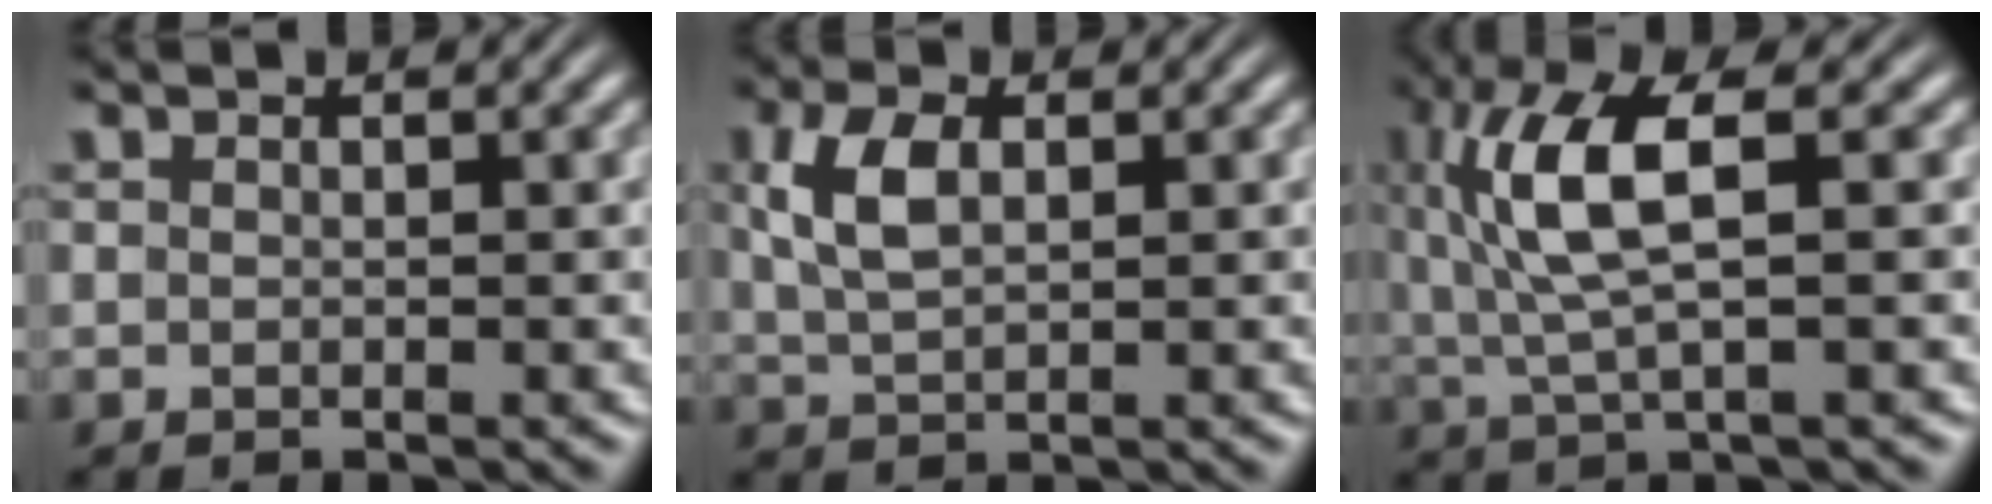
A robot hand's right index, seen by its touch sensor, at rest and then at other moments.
{"total": 3.3, "force": [0.8, 1.6, 2.7], "torque": [-0.062, -0.002, 0.022]}
{"total": 7.0, "force": [1.2, 2.6, 6.4], "torque": [-0.136, 0.003, 0.029]}